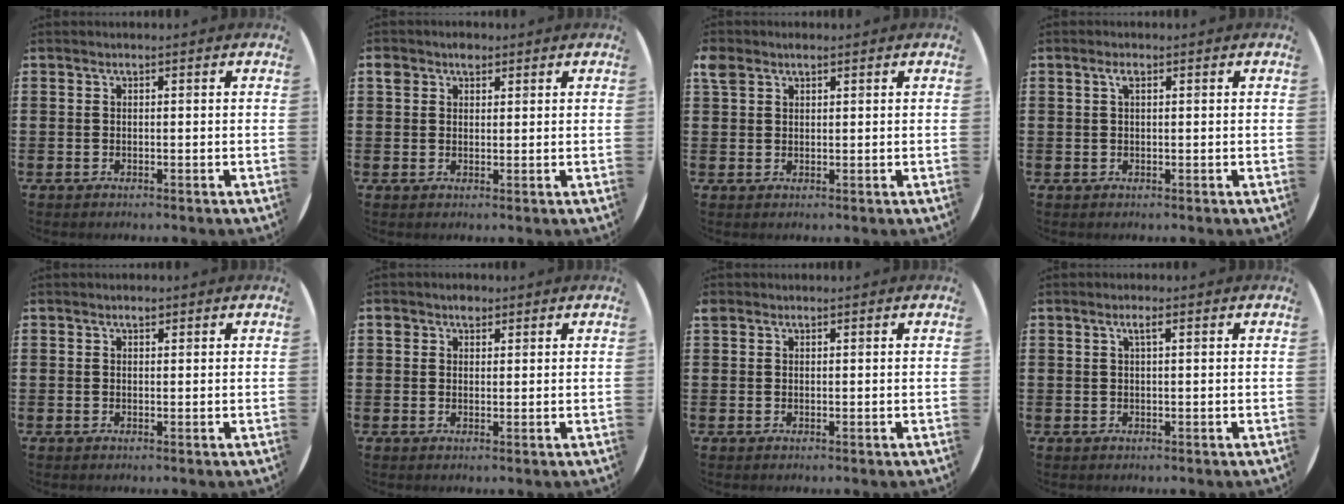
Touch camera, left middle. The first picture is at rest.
{"total": 2.6, "force": [1.8, 1.6, 0.8], "torque": [-0.003, 0.000, 0.031]}
{"total": 2.4, "force": [1.9, 1.3, 0.7], "torque": [-0.009, 0.001, 0.035]}
{"total": 1.2, "force": [0.5, 0.4, 1.1], "torque": [-0.022, 0.005, 0.008]}
{"total": 0.6, "force": [0.5, 0.2, 0.3], "torque": [-0.007, 0.002, 0.010]}
{"total": 2.1, "force": [1.5, 1.3, 0.6], "torque": [0.001, -0.001, 0.025]}
{"total": 0.5, "force": [0.5, 0.2, -0.1], "torque": [0.000, 0.003, 0.009]}
{"total": 1.4, "force": [0.6, 0.2, 1.2], "torque": [-0.025, 0.004, 0.009]}